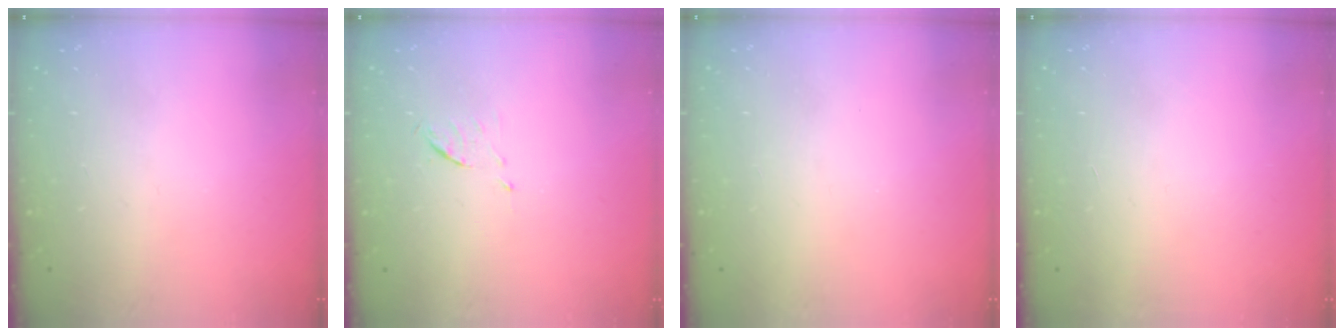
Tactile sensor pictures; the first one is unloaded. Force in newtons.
{"total": 5.2, "press": 5.1, "slide": 0.8}
{"total": 1.5, "press": 1.5, "slide": 0.1}
{"total": 1.5, "press": 1.5, "slide": 0.1}